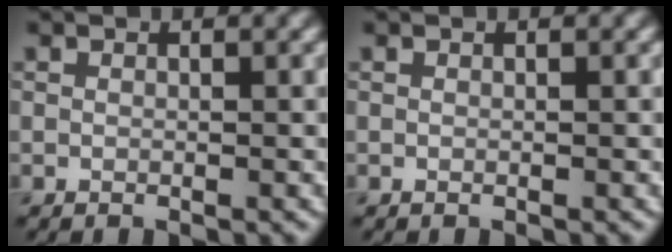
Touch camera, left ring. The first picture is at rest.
{"total": 0.0}